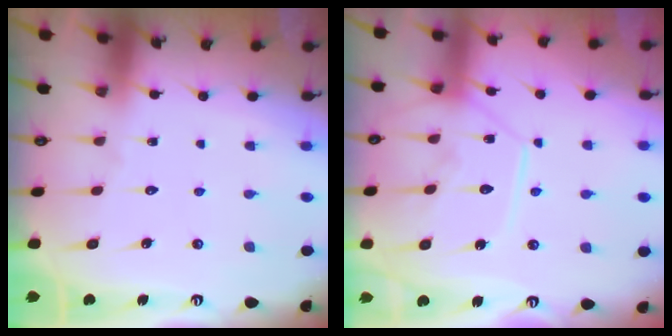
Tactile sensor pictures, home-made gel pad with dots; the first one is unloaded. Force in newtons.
{"total": 11.4, "press": 11.3, "slide": 1.2}